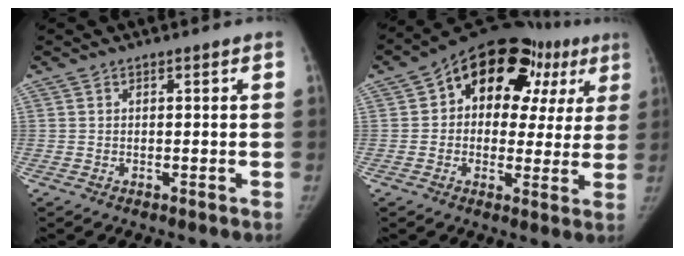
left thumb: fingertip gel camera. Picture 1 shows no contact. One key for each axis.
{"total": 20.0, "fx": 7.7, "fy": 13.1, "fz": 13.0, "tx": -0.119, "ty": 0.031, "tz": 0.104}